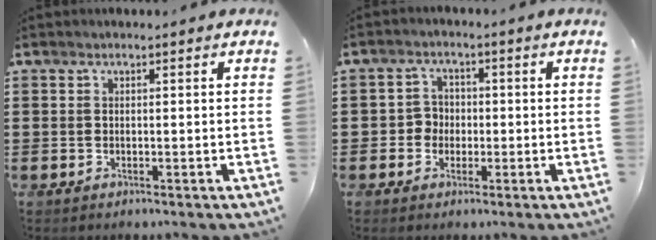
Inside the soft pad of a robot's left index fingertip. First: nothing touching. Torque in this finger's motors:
{"motor_torque": [0.07, 0.08, 0.03, 0.00]}